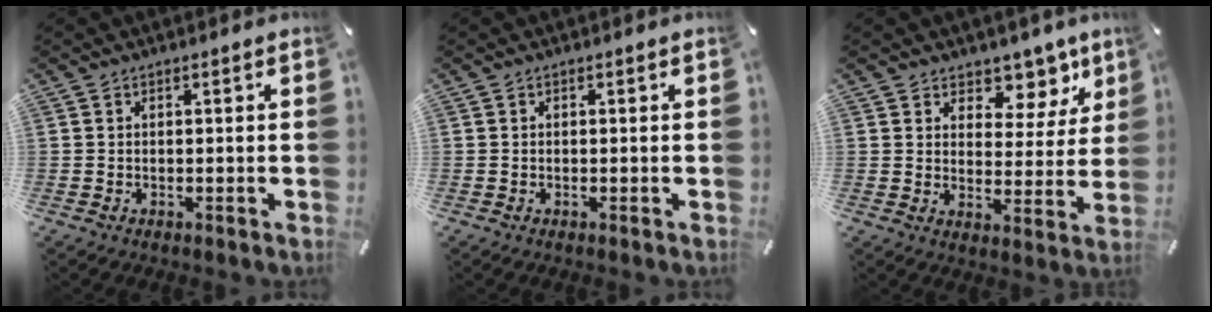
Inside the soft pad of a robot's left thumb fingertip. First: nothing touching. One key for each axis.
{"total": 0.0}
{"total": 8.5, "fx": 6.5, "fy": 5.1, "fz": 2.1, "tx": -0.014, "ty": -0.066, "tz": 0.110}